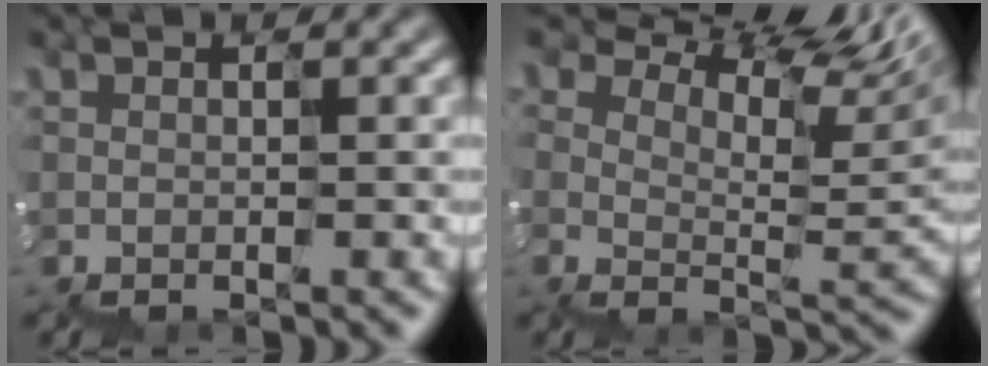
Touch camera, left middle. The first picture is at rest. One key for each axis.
{"total": 9.9, "fx": 7.4, "fy": 3.4, "fz": 5.7, "tx": -0.112, "ty": 0.011, "tz": 0.134}